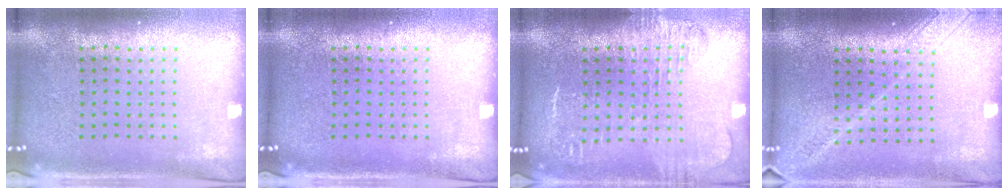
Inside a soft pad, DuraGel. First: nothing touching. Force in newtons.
{"total": 0.0}
{"total": 1.7, "press": 1.5, "slide": 0.8}
{"total": 1.7, "press": 1.3, "slide": 1.1}